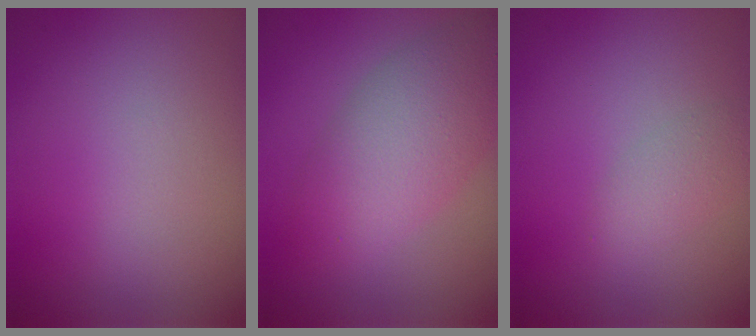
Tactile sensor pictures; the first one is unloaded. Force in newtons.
{"total": 5.3, "press": 5.3, "slide": 0.3}
{"total": 1.5, "press": 1.5, "slide": 0.1}